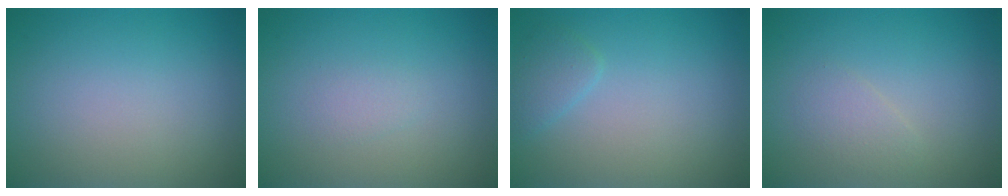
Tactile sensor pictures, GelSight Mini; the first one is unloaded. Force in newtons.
{"total": 0.8, "press": 0.8, "slide": 0.0}
{"total": 1.4, "press": 1.4, "slide": 0.1}
{"total": 1.3, "press": 1.3, "slide": 0.1}